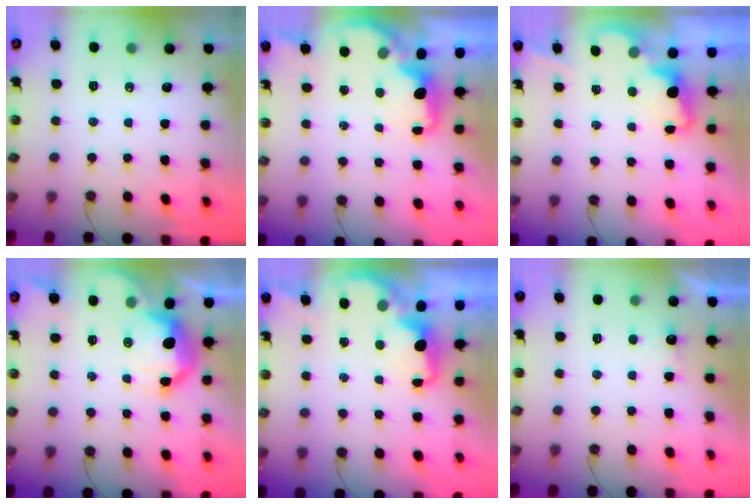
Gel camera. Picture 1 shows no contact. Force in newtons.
{"total": 2.2, "press": 2.0, "slide": 0.8}
{"total": 2.3, "press": 2.3, "slide": 0.5}
{"total": 10.0, "press": 10.0, "slide": 0.8}
{"total": 2.1, "press": 2.0, "slide": 0.8}
{"total": 1.0, "press": 0.7, "slide": 0.8}